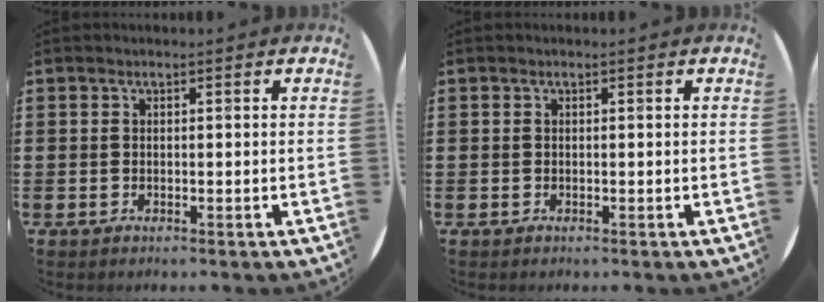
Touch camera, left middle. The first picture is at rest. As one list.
[{"total": 0.0}]